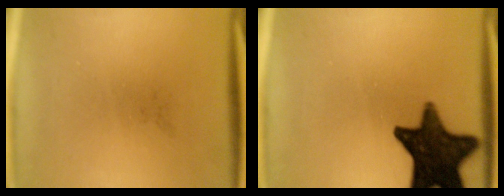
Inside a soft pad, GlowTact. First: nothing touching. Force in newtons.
{"total": 16.3}